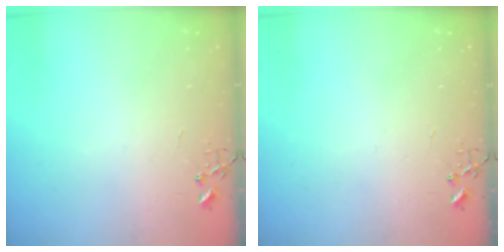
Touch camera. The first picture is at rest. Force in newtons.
{"total": 0.0}